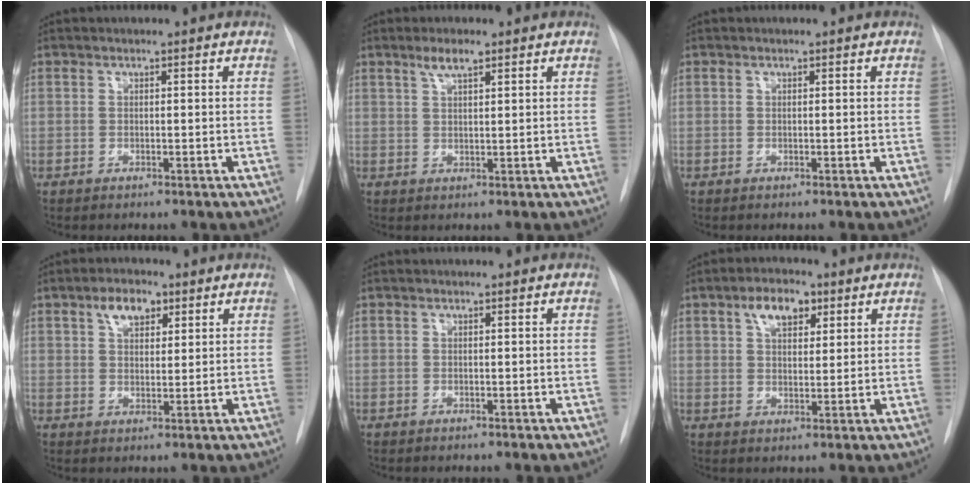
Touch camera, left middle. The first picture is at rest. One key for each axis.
{"total": 3.0, "fx": 2.0, "fy": 0.6, "fz": 2.1, "tx": -0.039, "ty": 0.004, "tz": 0.037}
{"total": 0.0}
{"total": 4.9, "fx": 2.7, "fy": 2.6, "fz": 3.2, "tx": -0.055, "ty": 0.013, "tz": 0.046}
{"total": 0.0}
{"total": 5.9, "fx": 3.1, "fy": 3.0, "fz": 4.1, "tx": -0.071, "ty": 0.014, "tz": 0.051}